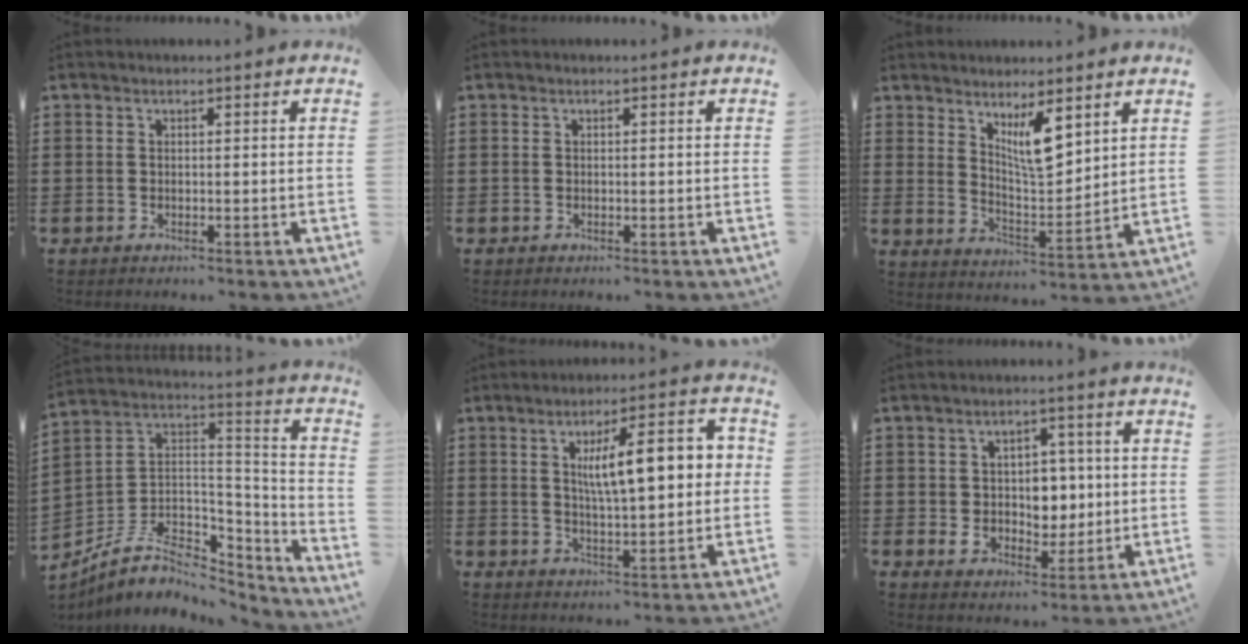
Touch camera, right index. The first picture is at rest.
{"total": 0.0}
{"total": 6.8, "force": [4.3, 2.0, 5.0], "torque": [-0.091, -0.018, 0.072]}
{"total": 8.5, "force": [-5.5, 5.2, 3.9], "torque": [-0.098, 0.002, -0.104]}
{"total": 10.2, "force": [2.3, 3.2, 9.4], "torque": [-0.157, 0.002, 0.032]}
{"total": 5.9, "force": [0.4, 4.8, 3.4], "torque": [-0.064, 0.011, 0.004]}